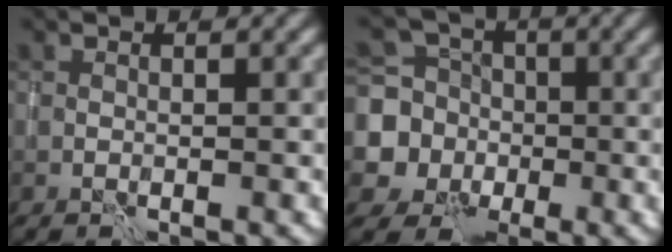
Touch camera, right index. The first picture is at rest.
{"total": 7.3, "force": [-0.6, 7.0, 1.8], "torque": [-0.043, 0.012, -0.045]}